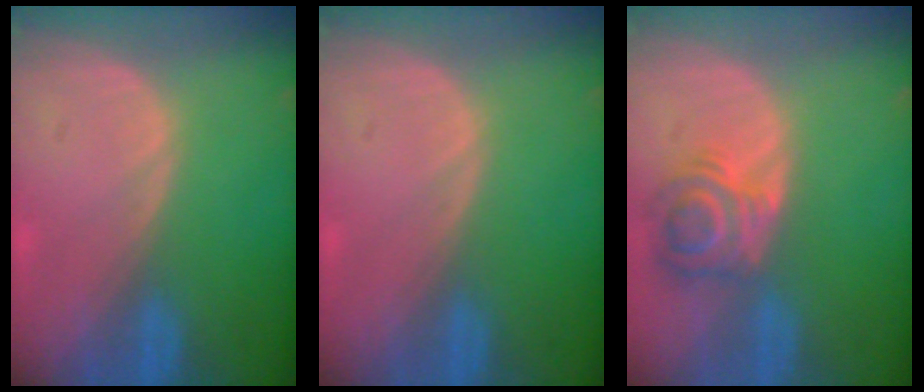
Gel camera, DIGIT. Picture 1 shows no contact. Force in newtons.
{"total": 0.0}
{"total": 5.6, "press": 5.5, "slide": 1.0}